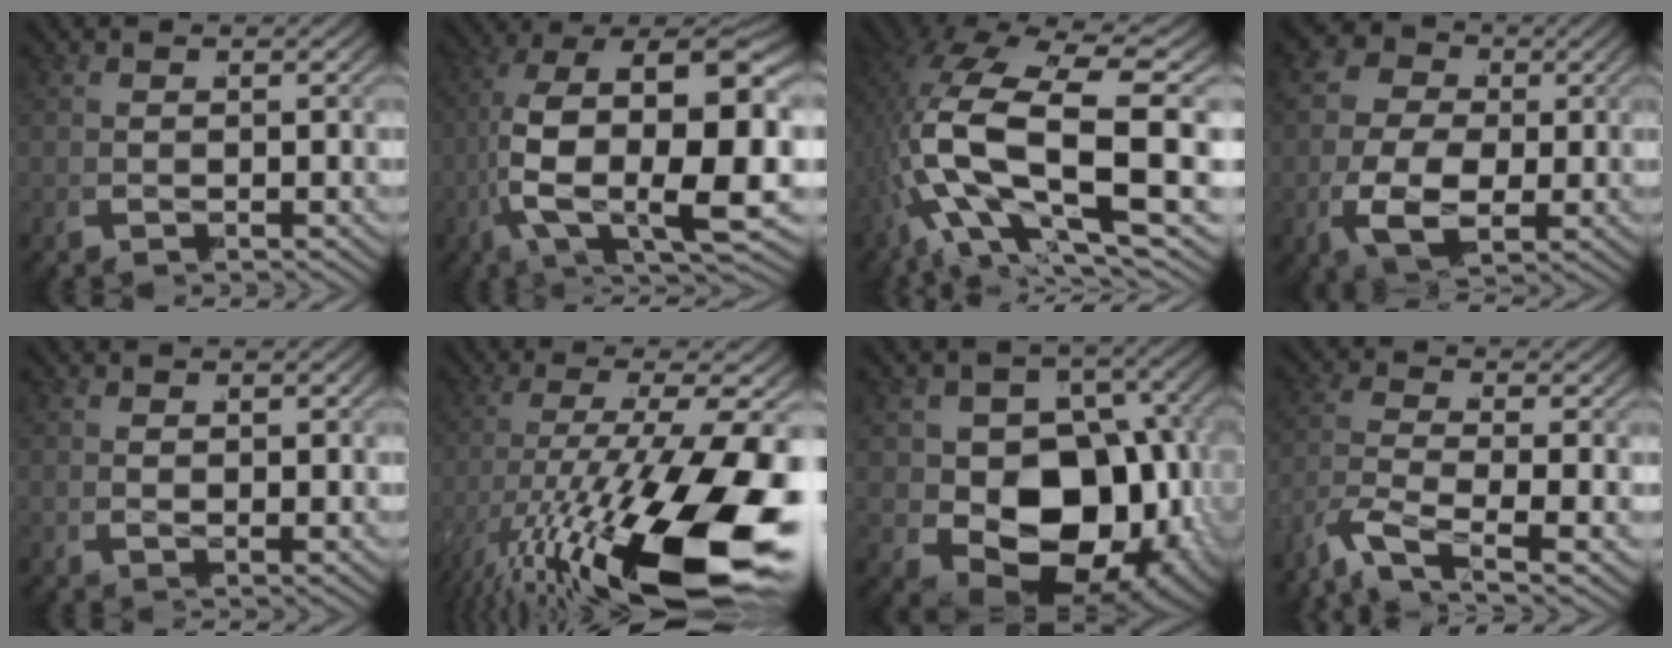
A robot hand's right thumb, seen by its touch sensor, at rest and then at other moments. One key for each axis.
{"total": 18.6, "fx": -0.9, "fy": 10.3, "fz": 15.5, "tx": -0.327, "ty": -0.064, "tz": 0.014}
{"total": 13.9, "fx": 0.2, "fy": 6.9, "fz": 12.1, "tx": -0.292, "ty": -0.033, "tz": 0.026}
{"total": 13.6, "fx": 0.0, "fy": 10.7, "fz": 8.3, "tx": -0.169, "ty": -0.026, "tz": -0.001}
{"total": 0.9, "fx": 0.0, "fy": 0.5, "fz": 0.7, "tx": -0.007, "ty": -0.004, "tz": 0.004}
{"total": 15.2, "fx": -4.8, "fy": 5.7, "fz": 13.3, "tx": -0.242, "ty": -0.036, "tz": -0.049}
{"total": 19.9, "fx": -2.8, "fy": 14.2, "fz": 13.6, "tx": -0.233, "ty": -0.059, "tz": -0.022}
{"total": 7.3, "fx": -2.7, "fy": 4.8, "fz": 4.8, "tx": -0.120, "ty": -0.029, "tz": -0.040}